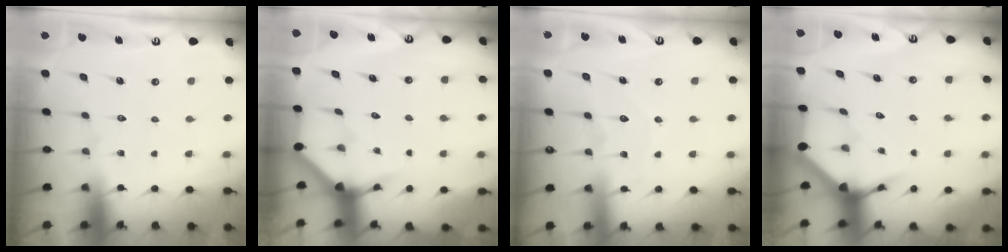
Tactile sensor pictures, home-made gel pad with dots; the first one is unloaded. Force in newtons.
{"total": 3.5, "press": 3.5, "slide": 0.2}
{"total": 6.0, "press": 5.9, "slide": 0.6}
{"total": 3.7, "press": 3.6, "slide": 0.5}